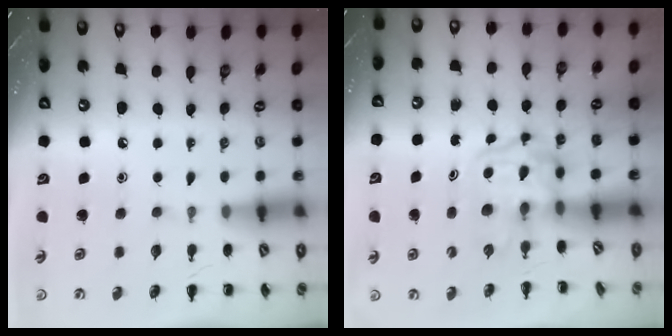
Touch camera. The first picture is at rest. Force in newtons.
{"total": 3.8, "press": 3.7, "slide": 0.5}